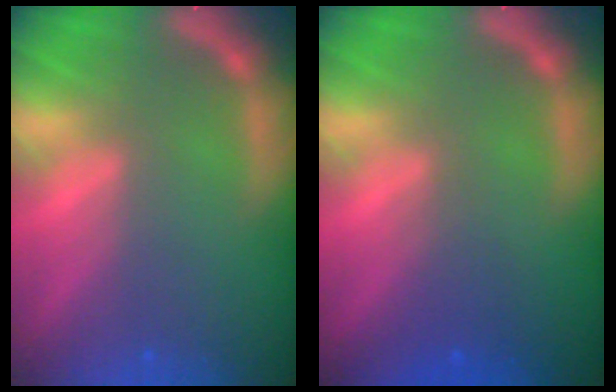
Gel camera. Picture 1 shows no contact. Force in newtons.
{"total": 1.9}